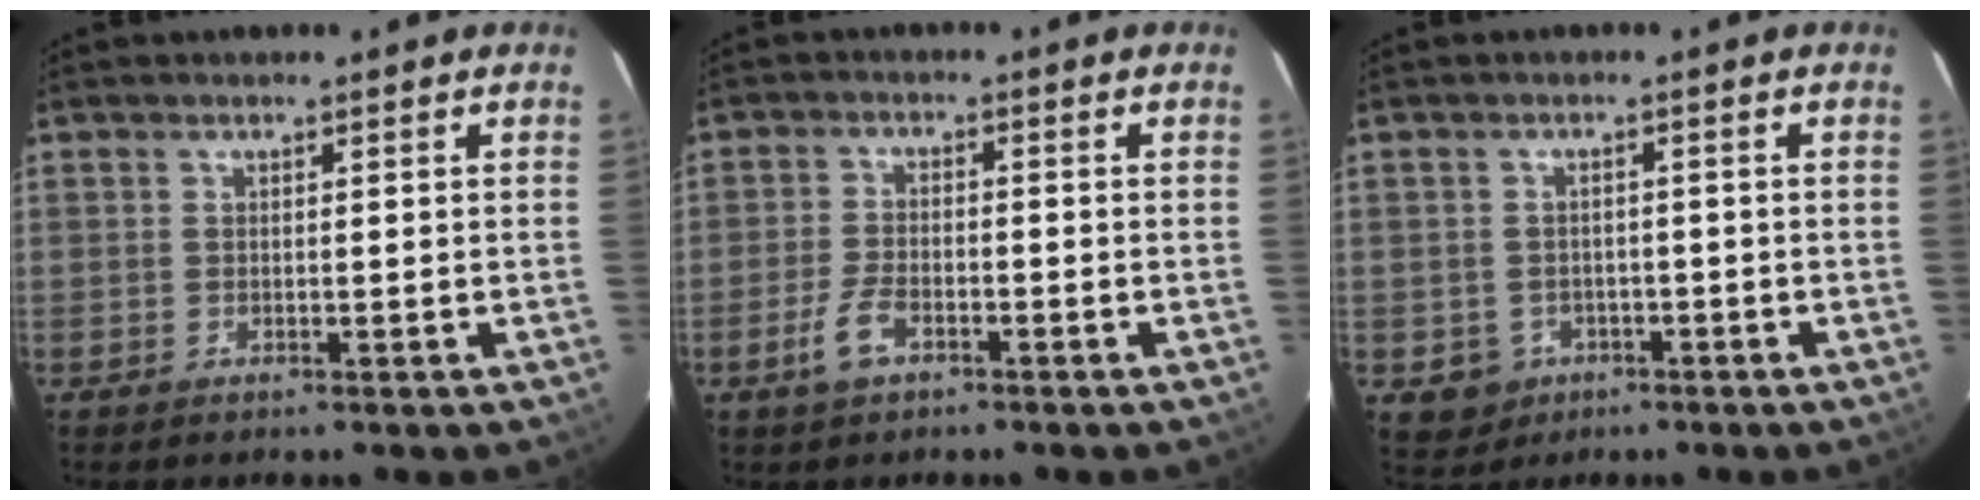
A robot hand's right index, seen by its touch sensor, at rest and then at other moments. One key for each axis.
{"total": 4.2, "fx": -2.4, "fy": 1.7, "fz": 3.1, "tx": -0.073, "ty": -0.003, "tz": -0.043}
{"total": 4.2, "fx": -1.6, "fy": 3.9, "fz": 0.6, "tx": -0.009, "ty": 0.008, "tz": -0.014}